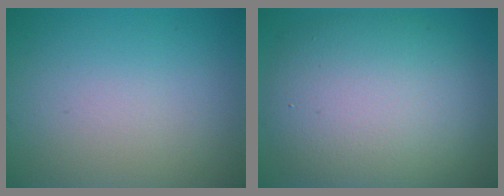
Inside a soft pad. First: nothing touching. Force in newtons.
{"total": 10.4, "press": 10.4, "slide": 0.5}